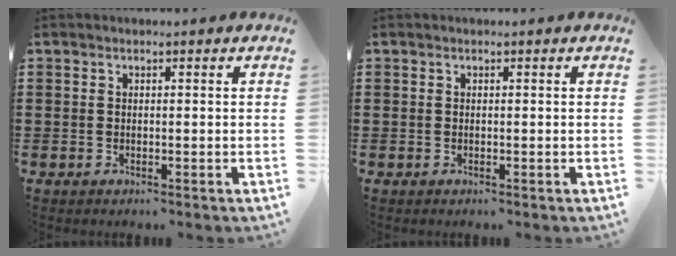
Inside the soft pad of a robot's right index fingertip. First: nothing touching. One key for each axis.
{"total": 0.0}